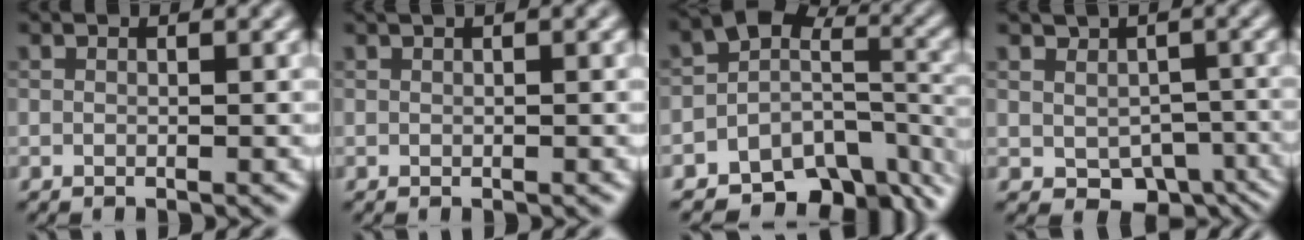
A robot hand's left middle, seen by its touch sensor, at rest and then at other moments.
{"total": 1.6, "force": [0.8, 0.5, 1.2], "torque": [-0.016, 0.003, 0.005]}
{"total": 9.4, "force": [-5.2, 6.3, 4.5], "torque": [-0.062, -0.011, -0.080]}
{"total": 5.5, "force": [-1.1, 4.6, 3.0], "torque": [-0.027, -0.018, -0.009]}